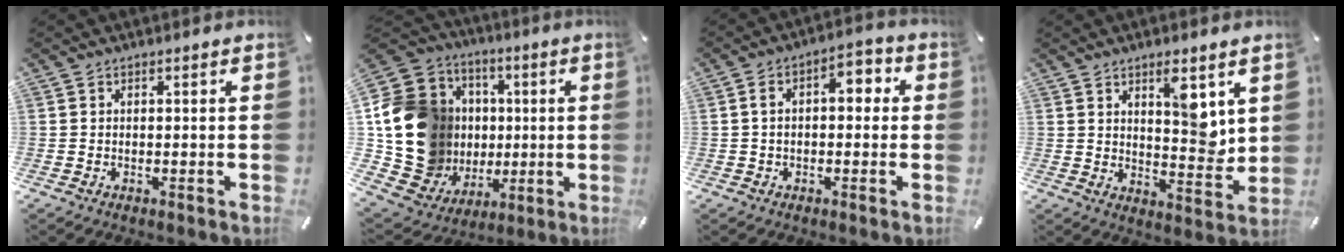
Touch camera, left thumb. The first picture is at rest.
{"total": 18.8, "force": [2.1, 16.9, 8.0], "torque": [-0.159, -0.029, 0.071]}
{"total": 5.9, "force": [0.1, 3.9, 4.4], "torque": [-0.065, 0.011, -0.007]}
{"total": 9.1, "force": [4.8, 4.1, 6.5], "torque": [-0.073, -0.041, 0.077]}